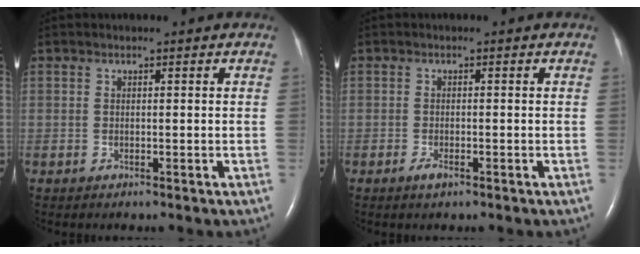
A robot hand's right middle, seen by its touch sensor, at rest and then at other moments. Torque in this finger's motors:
{"motor_torque": [0.25, -0.06, 0.03, 0.01]}